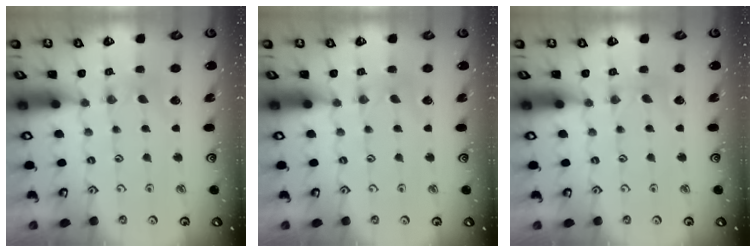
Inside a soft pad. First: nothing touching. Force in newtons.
{"total": 0.0}
{"total": 1.4, "press": 1.4, "slide": 0.3}